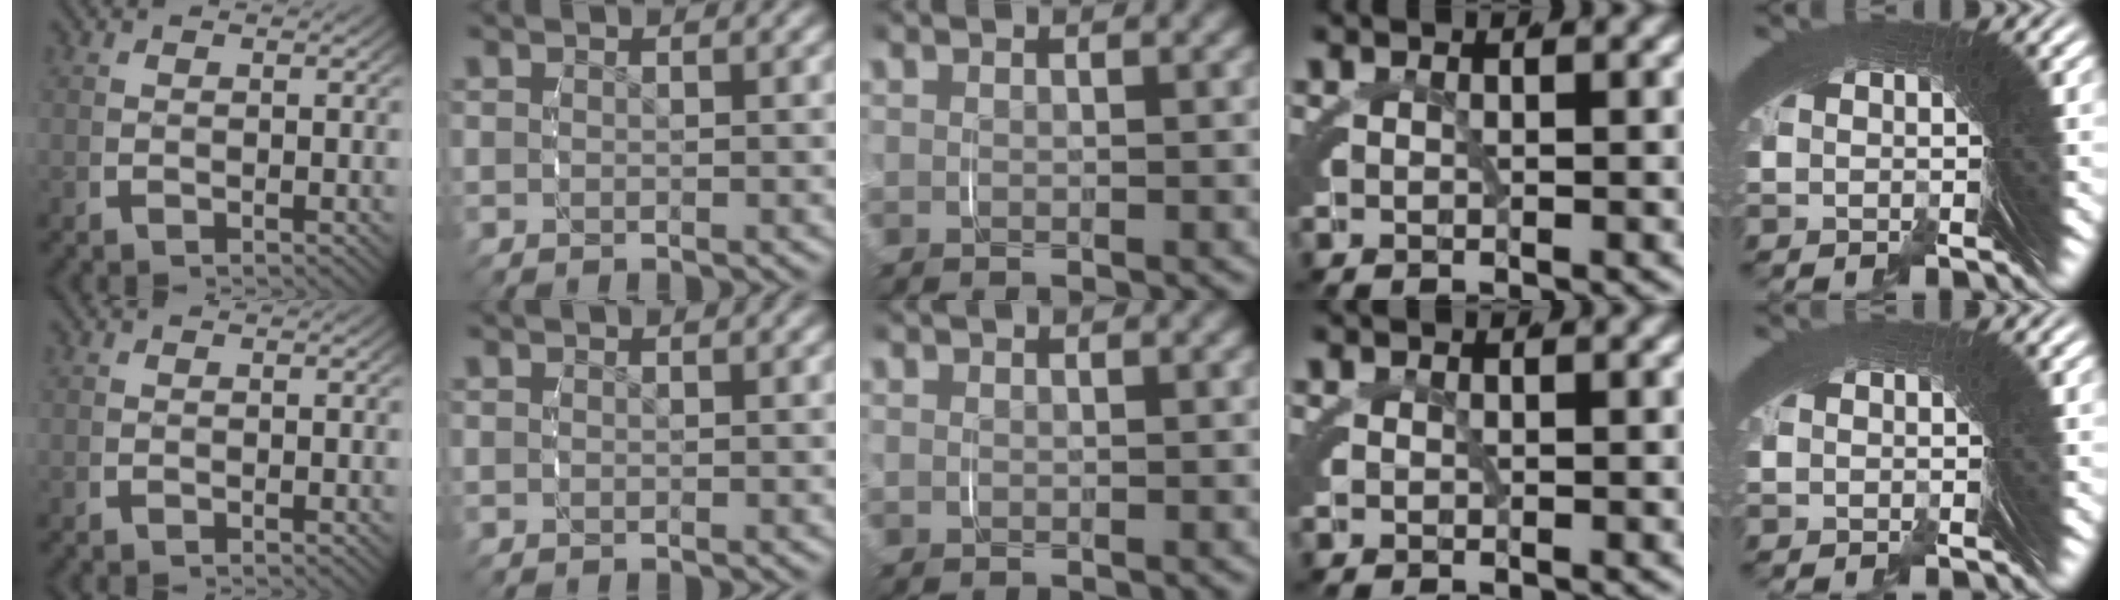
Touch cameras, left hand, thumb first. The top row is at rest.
{"middle": {"total": 0.6, "force": [0.1, 0.6, 0.1], "torque": [-0.003, 0.000, 0.000]}, "little": {"total": 1.3, "force": [-0.6, -0.5, -1.0], "torque": [0.019, 0.000, -0.010]}}